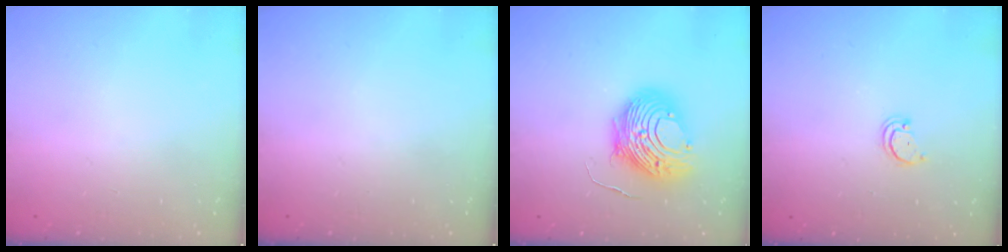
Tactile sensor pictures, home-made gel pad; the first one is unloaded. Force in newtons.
{"total": 0.0}
{"total": 13.0, "press": 12.9, "slide": 1.4}
{"total": 2.1, "press": 2.1, "slide": 0.2}